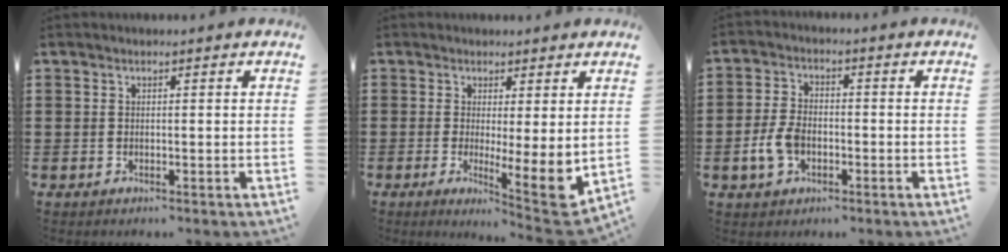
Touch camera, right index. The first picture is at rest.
{"total": 5.7, "force": [0.7, 0.9, 5.6], "torque": [-0.079, -0.031, 0.016]}
{"total": 5.6, "force": [-1.7, 3.5, 4.0], "torque": [-0.099, 0.000, -0.035]}